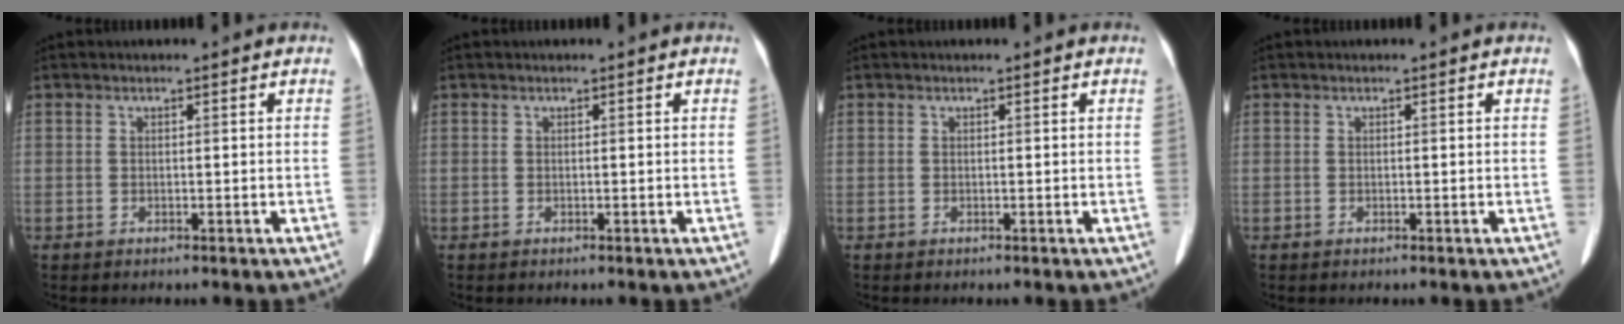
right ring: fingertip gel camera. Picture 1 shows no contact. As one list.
[{"total": 0.0}, {"total": 0.0}, {"total": 0.0}]